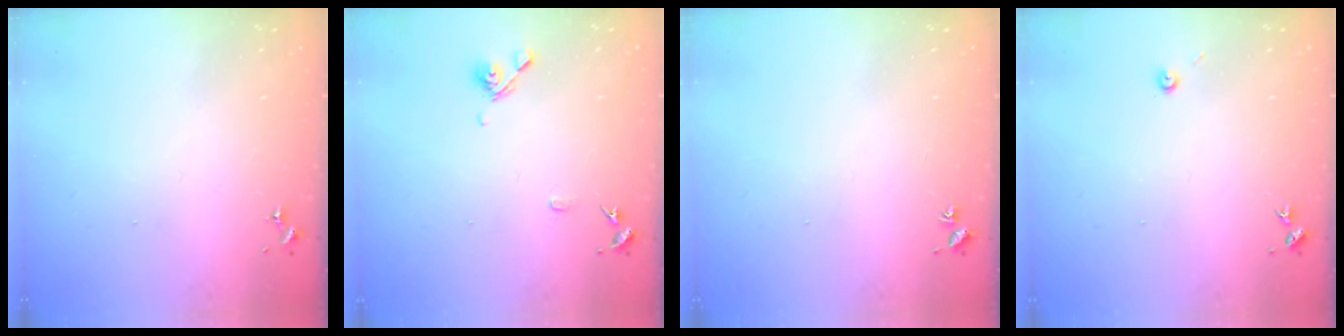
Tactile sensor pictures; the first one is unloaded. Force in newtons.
{"total": 8.6, "press": 8.4, "slide": 1.6}
{"total": 1.8, "press": 1.8, "slide": 0.2}
{"total": 3.0, "press": 3.0, "slide": 0.3}